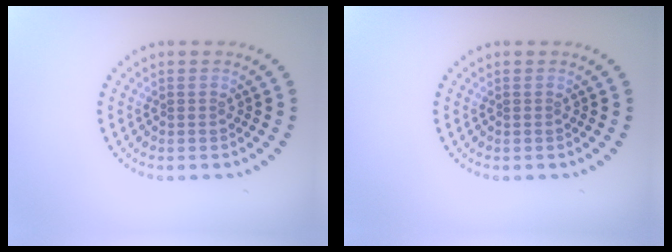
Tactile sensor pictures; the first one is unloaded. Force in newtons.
{"total": 0.0}